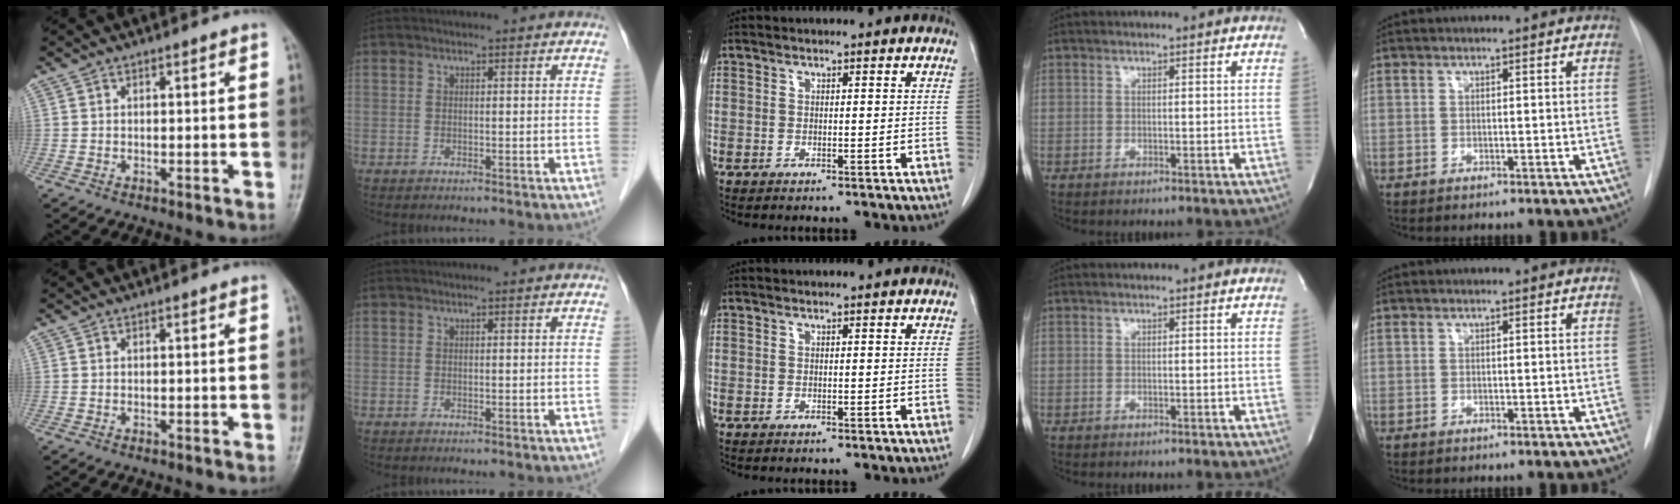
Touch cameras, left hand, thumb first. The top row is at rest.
{}